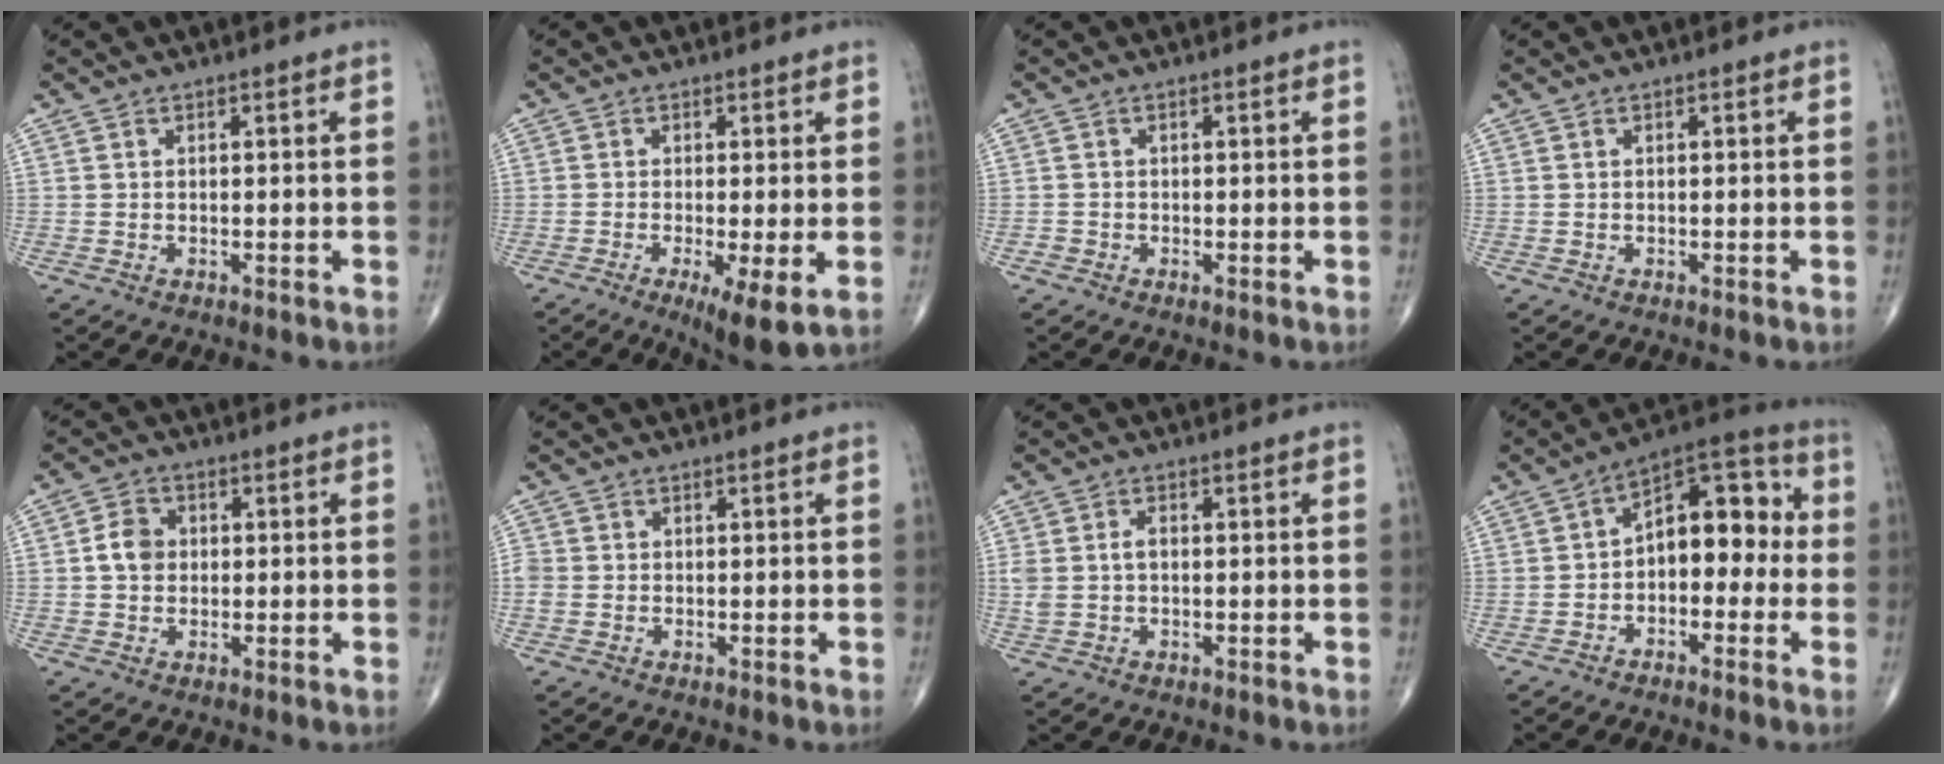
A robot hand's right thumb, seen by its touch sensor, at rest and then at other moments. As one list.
[{"total": 7.0, "force": [-2.1, 1.5, 6.5], "torque": [-0.113, -0.022, -0.035]}, {"total": 0.8, "force": [-0.4, 0.7, 0.3], "torque": [-0.004, -0.001, -0.011]}, {"total": 0.0}, {"total": 4.6, "force": [0.2, 3.8, 2.6], "torque": [-0.038, 0.009, -0.002]}, {"total": 2.0, "force": [-0.2, 1.8, 0.8], "torque": [-0.010, 0.006, -0.003]}, {"total": 3.4, "force": [0.2, 2.2, 2.6], "torque": [-0.063, 0.012, 0.005]}, {"total": 12.3, "force": [-0.8, 7.4, 9.8], "torque": [-0.103, 0.049, -0.029]}]